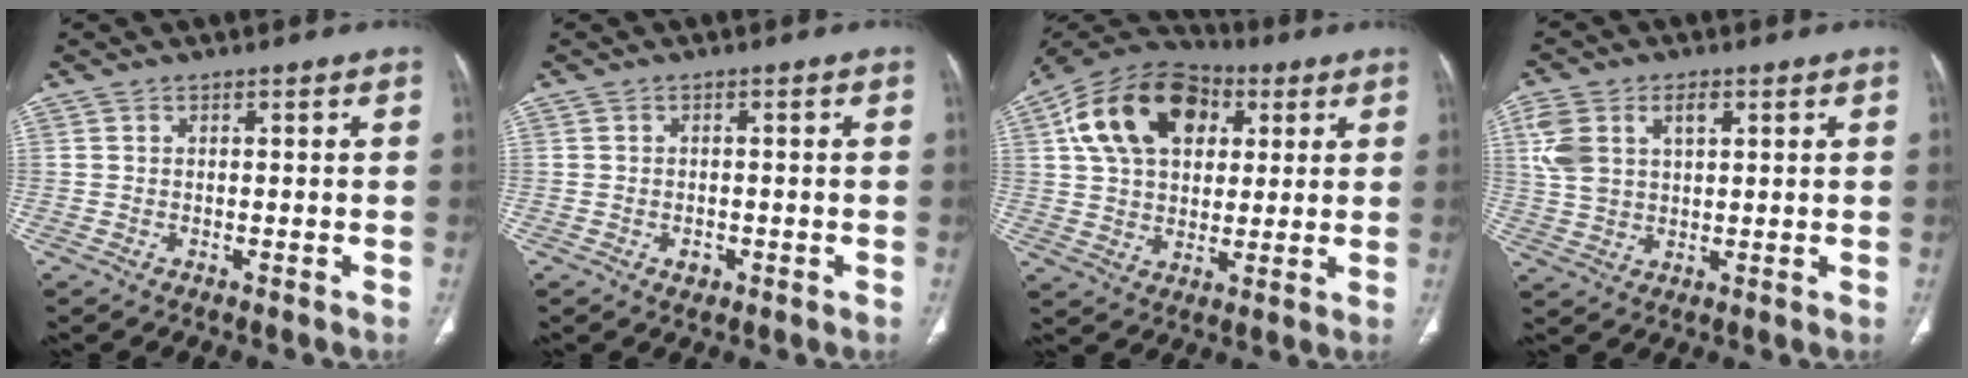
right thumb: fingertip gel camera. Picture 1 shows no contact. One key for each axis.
{"total": 1.9, "fx": -0.8, "fy": 1.4, "fz": 1.0, "tx": -0.009, "ty": 0.003, "tz": -0.007}
{"total": 19.5, "fx": 6.4, "fy": 13.0, "fz": 13.0, "tx": -0.216, "ty": 0.009, "tz": 0.100}
{"total": 10.0, "fx": 3.4, "fy": 5.9, "fz": 7.4, "tx": -0.157, "ty": 0.007, "tz": 0.071}